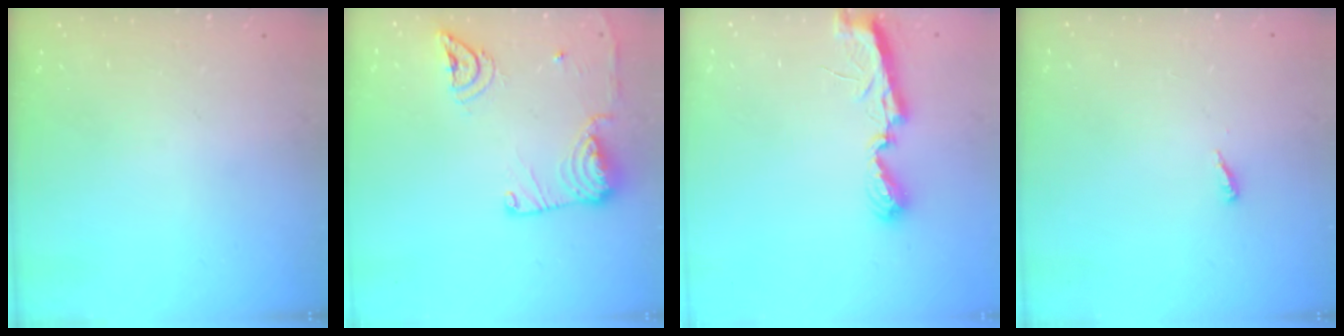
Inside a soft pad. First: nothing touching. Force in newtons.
{"total": 13.5, "press": 13.4, "slide": 1.7}
{"total": 7.2, "press": 7.2, "slide": 0.1}
{"total": 3.2, "press": 3.2, "slide": 0.2}